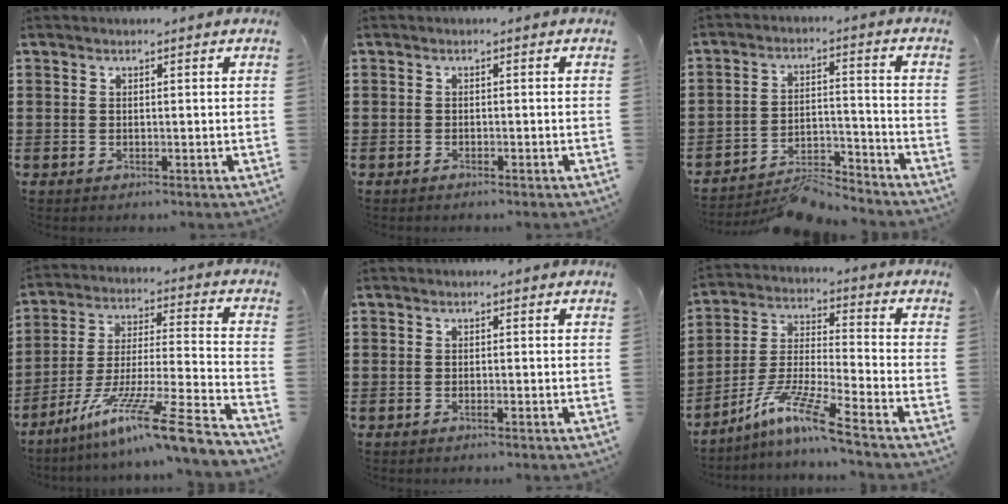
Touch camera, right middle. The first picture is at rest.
{"total": 0.7, "force": [-0.6, 0.1, 0.2], "torque": [-0.006, -0.003, -0.012]}
{"total": 6.3, "force": [-6.1, 0.9, 1.6], "torque": [-0.020, 0.016, -0.118]}
{"total": 13.2, "force": [-9.6, -0.1, 9.1], "torque": [-0.149, 0.009, -0.180]}
{"total": 0.6, "force": [-0.3, 0.0, 0.5], "torque": [-0.009, -0.001, -0.006]}
{"total": 9.6, "force": [-7.4, 0.2, 6.1], "torque": [-0.134, -0.012, -0.151]}